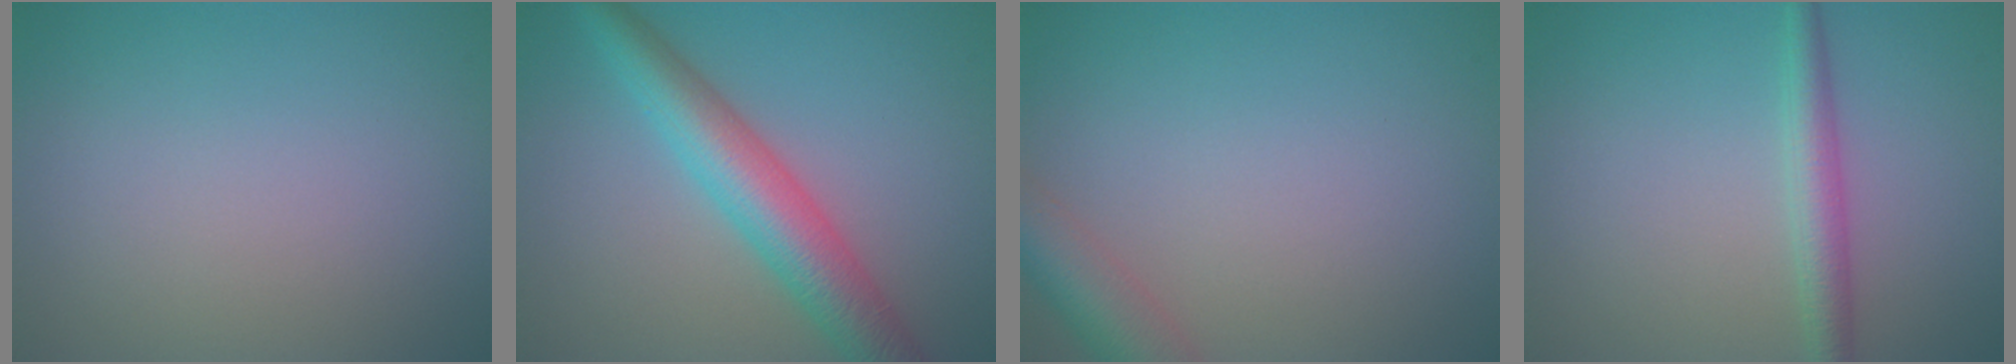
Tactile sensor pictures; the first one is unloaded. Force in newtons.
{"total": 6.4, "press": 6.4, "slide": 0.2}
{"total": 4.2, "press": 4.2, "slide": 0.2}
{"total": 2.7, "press": 2.7, "slide": 0.1}